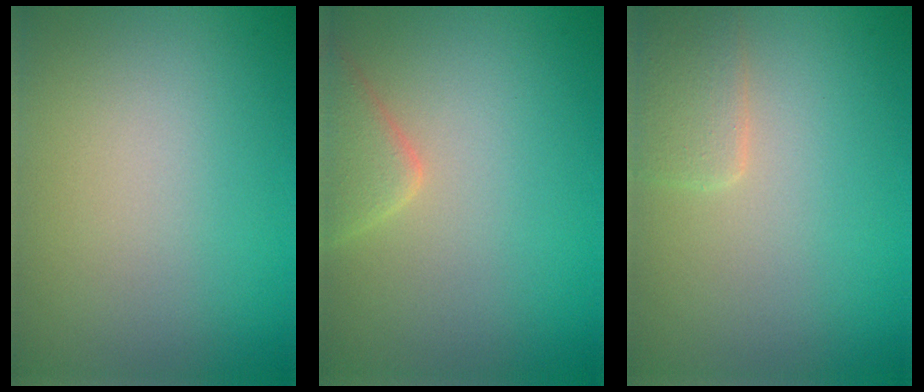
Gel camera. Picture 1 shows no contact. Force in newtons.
{"total": 2.8, "press": 2.8, "slide": 0.2}
{"total": 2.1, "press": 2.1, "slide": 0.1}